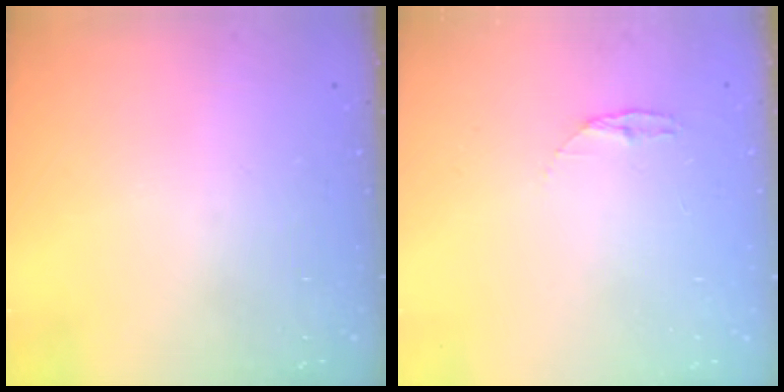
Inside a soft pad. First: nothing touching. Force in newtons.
{"total": 3.8, "press": 3.7, "slide": 0.4}